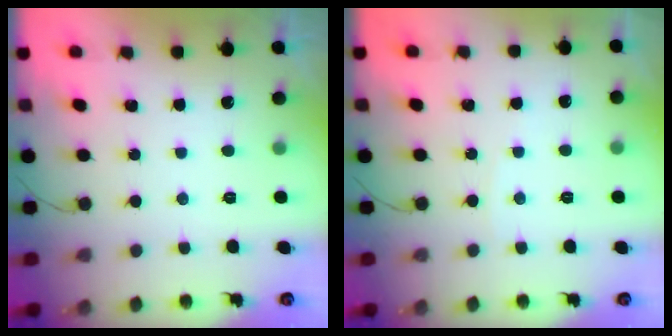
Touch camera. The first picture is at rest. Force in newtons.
{"total": 2.9, "press": 2.9, "slide": 0.4}